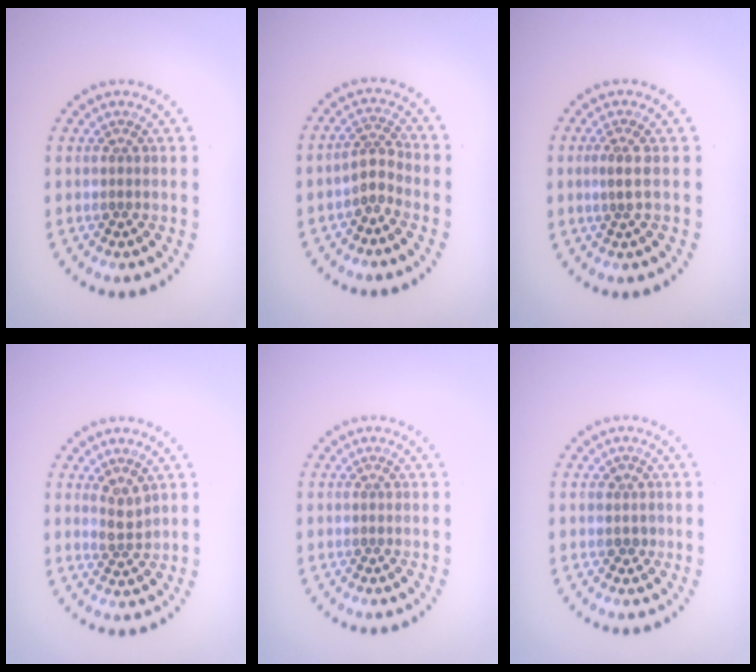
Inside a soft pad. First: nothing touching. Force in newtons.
{"total": 2.1, "press": 1.5, "slide": 1.5}
{"total": 1.2, "press": 0.7, "slide": 1.0}
{"total": 1.7, "press": 1.5, "slide": 0.9}
{"total": 0.0}
{"total": 1.1, "press": 0.9, "slide": 0.5}